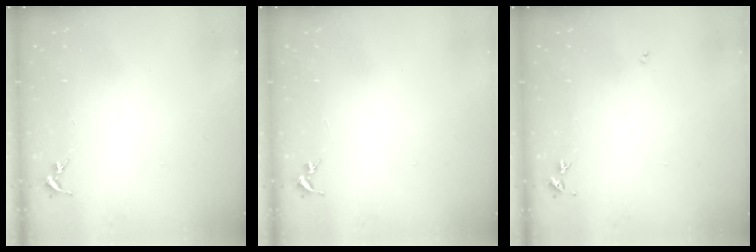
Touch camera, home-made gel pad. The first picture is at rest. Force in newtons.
{"total": 0.0}
{"total": 3.0, "press": 3.0, "slide": 0.4}